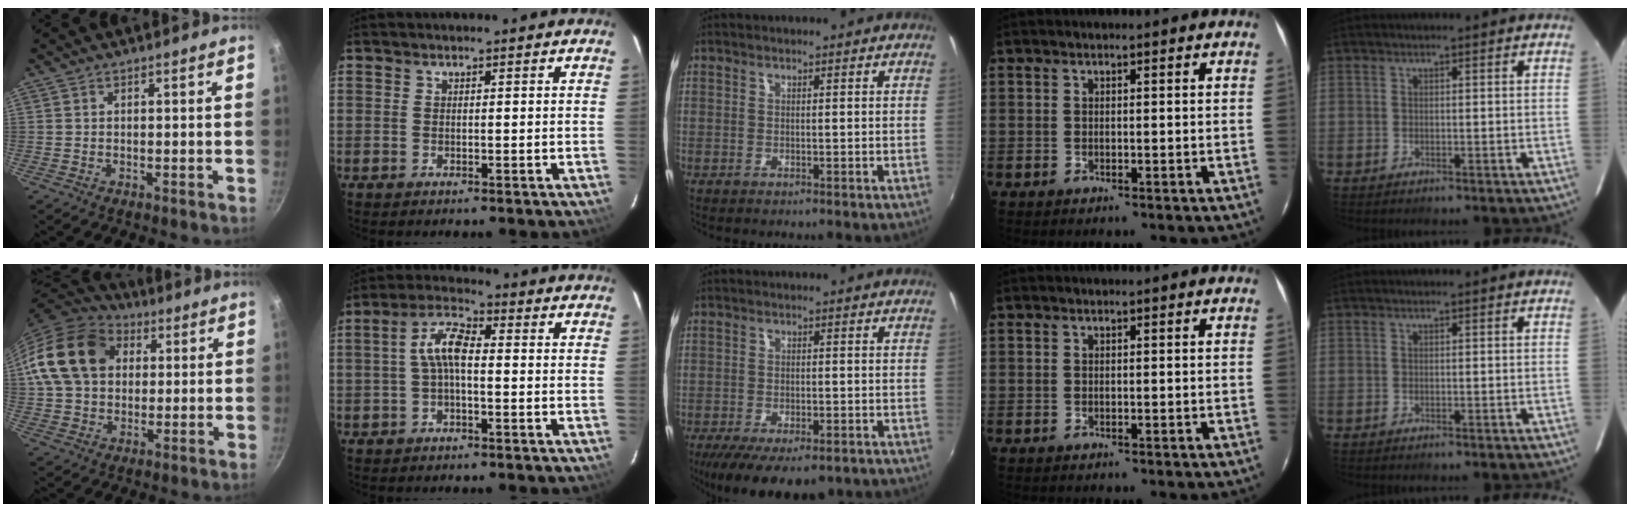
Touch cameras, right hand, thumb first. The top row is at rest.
{"thumb": {"total": 17.8, "force": [4.0, 13.7, 10.7], "torque": [-0.181, 0.024, 0.060]}, "index": {"total": 6.0, "force": [-0.6, 2.3, 5.5], "torque": [-0.117, 0.022, -0.014]}, "middle": {"total": 12.6, "force": [-8.3, 4.9, 8.0], "torque": [-0.167, -0.044, -0.127]}}